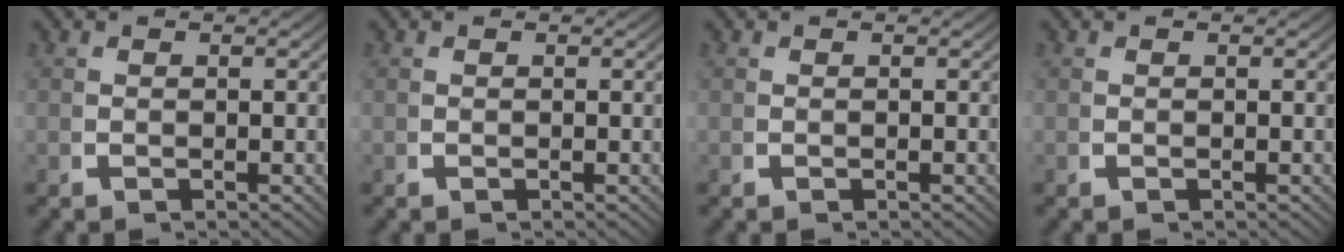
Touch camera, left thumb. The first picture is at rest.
{"total": 0.0}
{"total": 0.0}
{"total": 0.0}